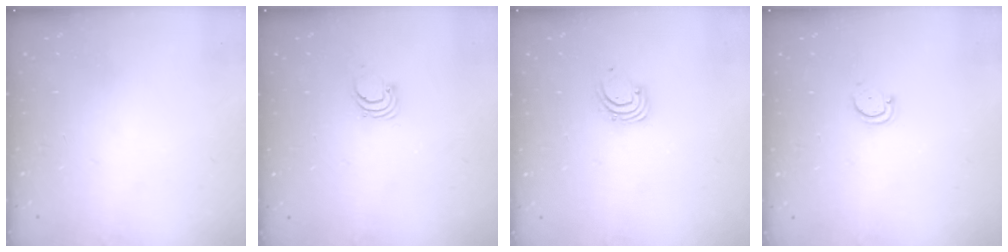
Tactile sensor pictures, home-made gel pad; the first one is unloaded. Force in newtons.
{"total": 1.7, "press": 1.7, "slide": 0.1}
{"total": 1.6, "press": 1.6, "slide": 0.1}
{"total": 2.8, "press": 2.8, "slide": 0.3}